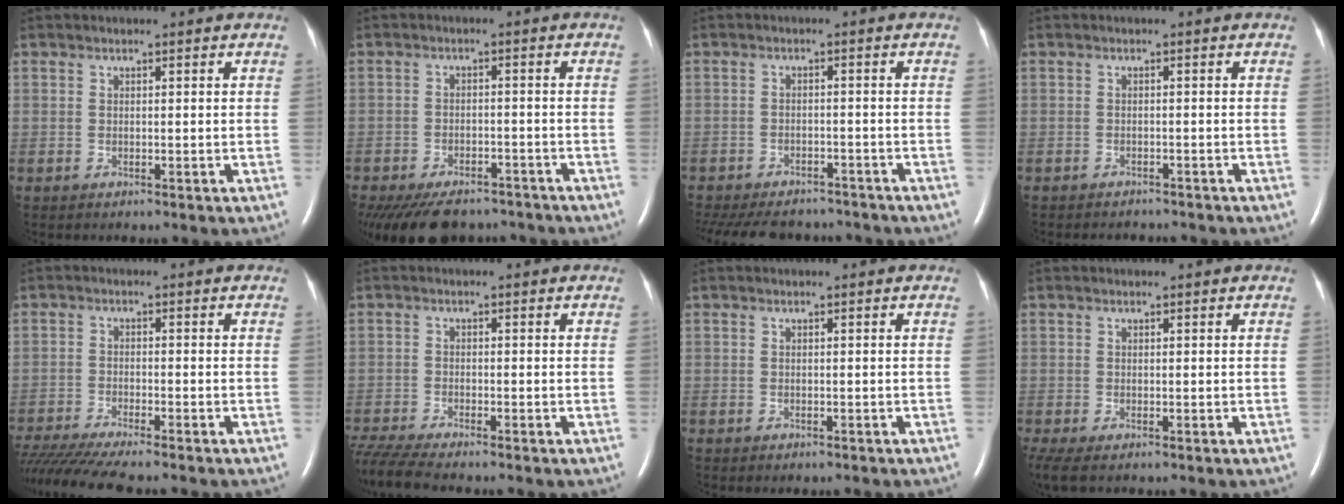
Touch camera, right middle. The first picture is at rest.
{"total": 14.2, "force": [-11.4, 6.4, 5.5], "torque": [-0.129, -0.012, -0.155]}
{"total": 17.0, "force": [-14.5, 6.6, 6.0], "torque": [-0.177, -0.017, -0.195]}
{"total": 4.3, "force": [-4.0, 1.3, 0.8], "torque": [-0.011, -0.003, -0.051]}
{"total": 11.9, "force": [-10.5, 0.0, 5.7], "torque": [-0.088, -0.026, -0.171]}
{"total": 6.8, "force": [-6.2, -0.4, 2.9], "torque": [-0.062, -0.021, -0.112]}
{"total": 0.7, "force": [-0.6, 0.3, 0.2], "torque": [-0.009, -0.001, -0.006]}
{"total": 3.6, "force": [-2.3, 1.3, 2.4], "torque": [-0.052, -0.014, -0.040]}